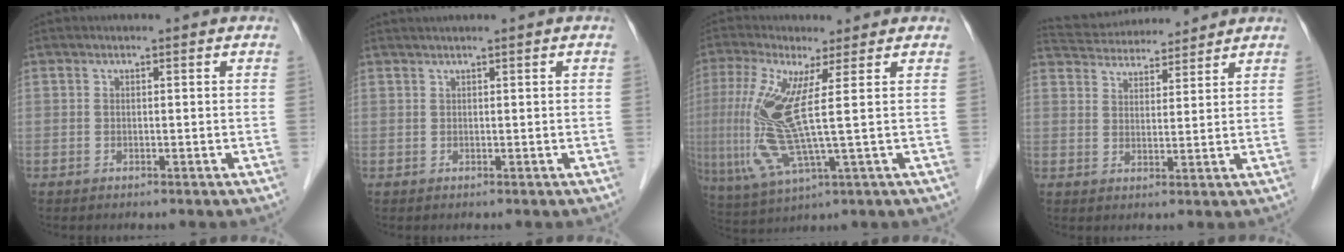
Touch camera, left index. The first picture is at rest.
{"total": 1.1, "force": [1.0, -0.2, 0.4], "torque": [-0.007, 0.018, 0.025]}
{"total": 11.1, "force": [1.2, 0.1, 11.1], "torque": [-0.262, -0.008, 0.022]}
{"total": 11.5, "force": [11.0, 2.4, 2.7], "torque": [-0.050, 0.031, 0.174]}